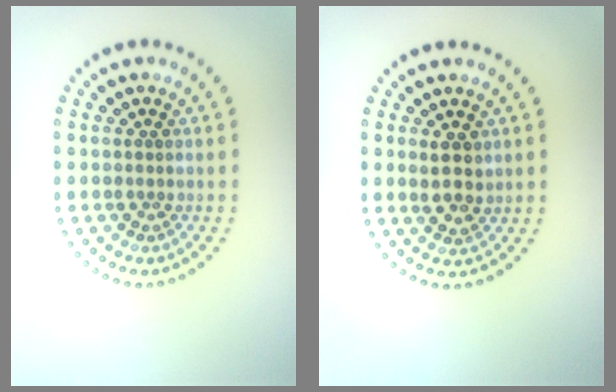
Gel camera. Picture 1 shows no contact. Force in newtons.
{"total": 2.3, "press": 2.2, "slide": 0.7}